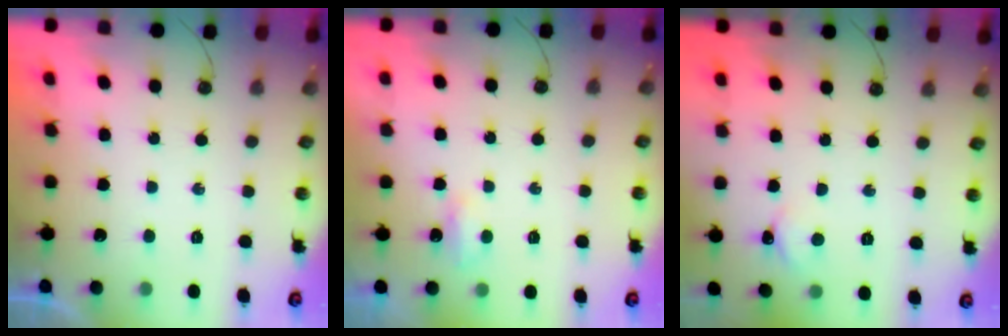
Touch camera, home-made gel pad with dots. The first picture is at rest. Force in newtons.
{"total": 2.9, "press": 2.8, "slide": 0.6}
{"total": 1.7, "press": 1.7, "slide": 0.2}